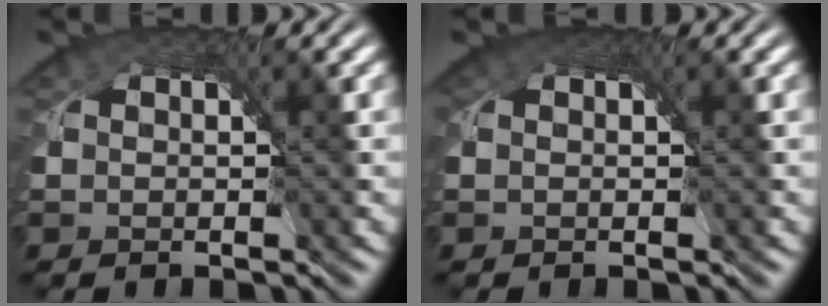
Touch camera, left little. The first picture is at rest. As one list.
[{"total": 1.8, "force": [0.6, 1.6, 0.7], "torque": [-0.019, 0.000, 0.004]}]